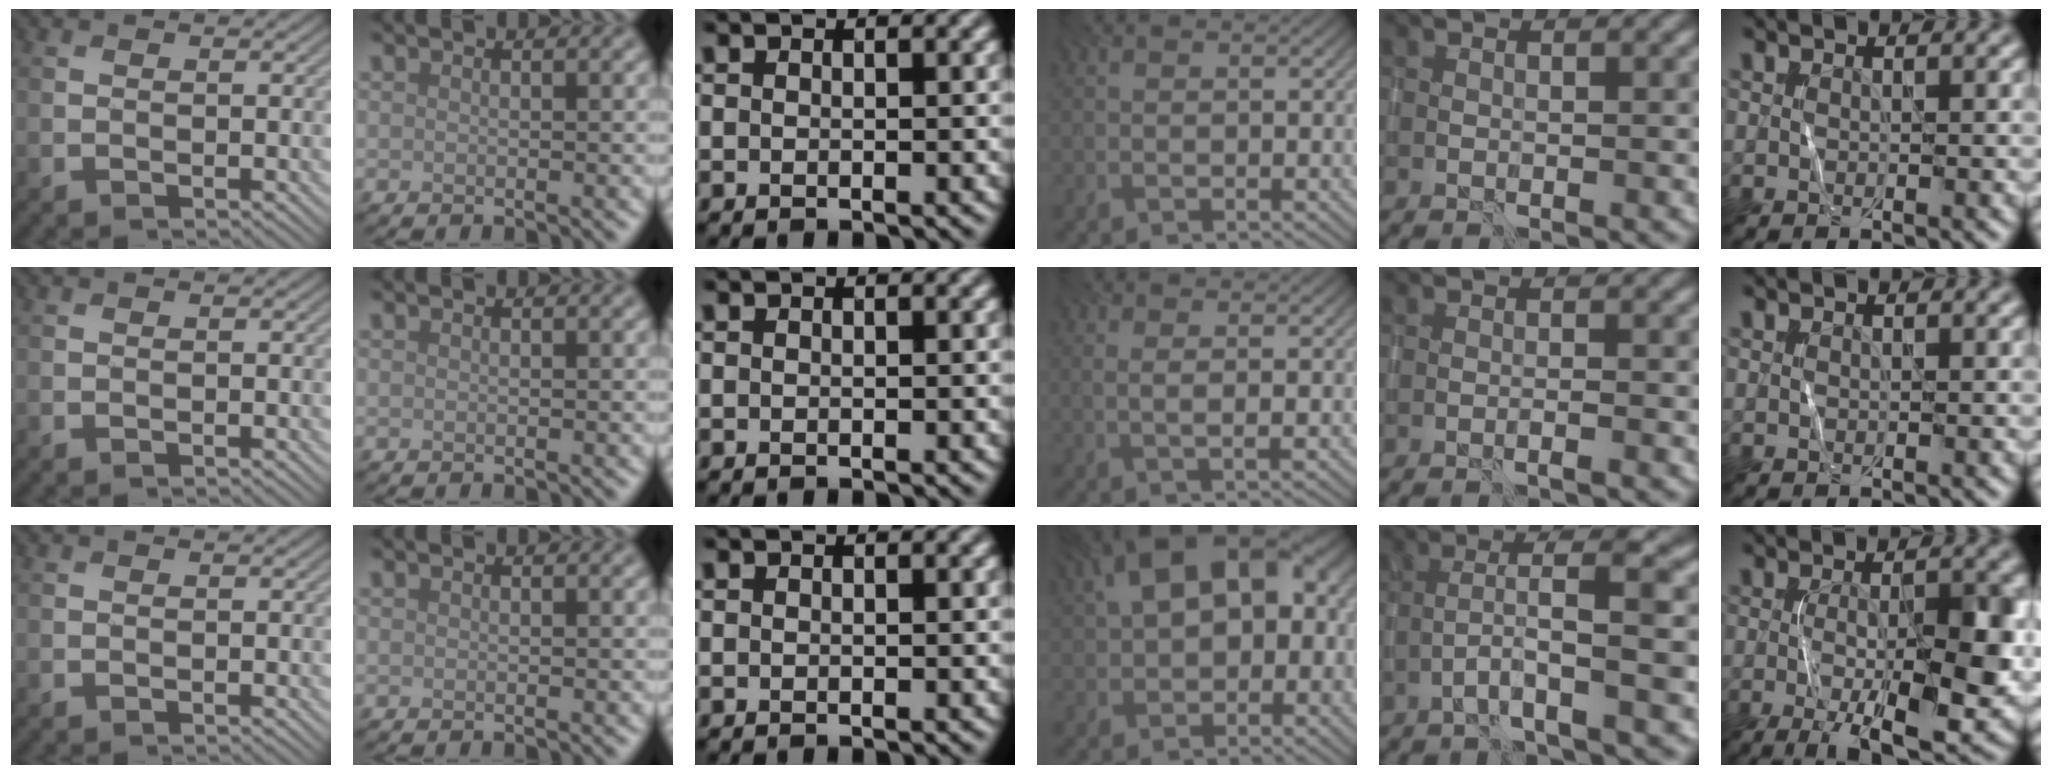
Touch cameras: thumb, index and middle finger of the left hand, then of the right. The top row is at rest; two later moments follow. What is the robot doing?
{"motion": "wrap", "object": "sponge"}